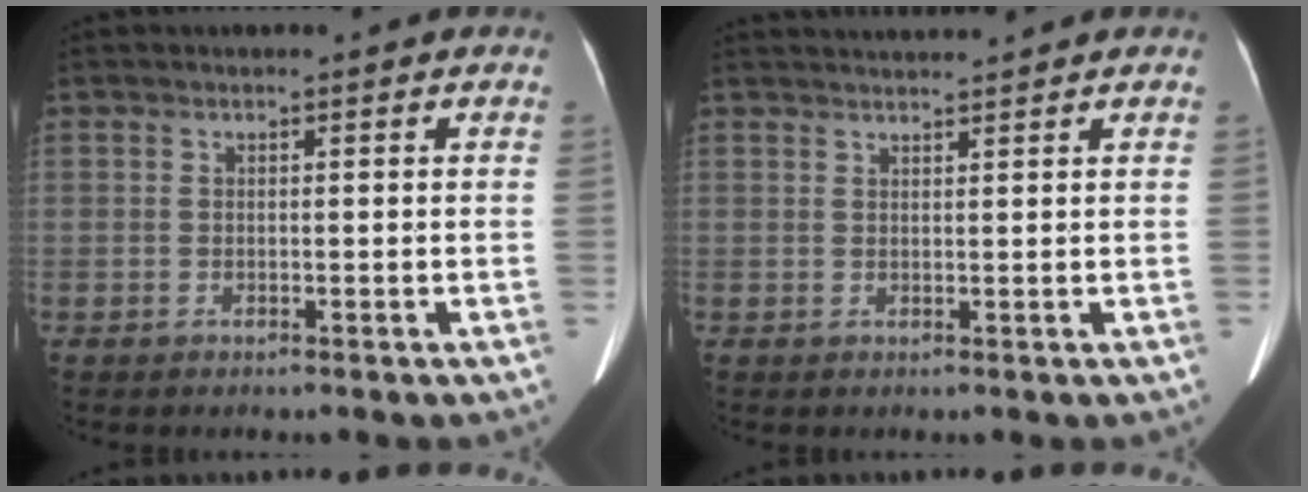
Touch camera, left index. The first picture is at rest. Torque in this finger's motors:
{"motor_torque": [-0.25, -0.37, 0.00, 0.02]}